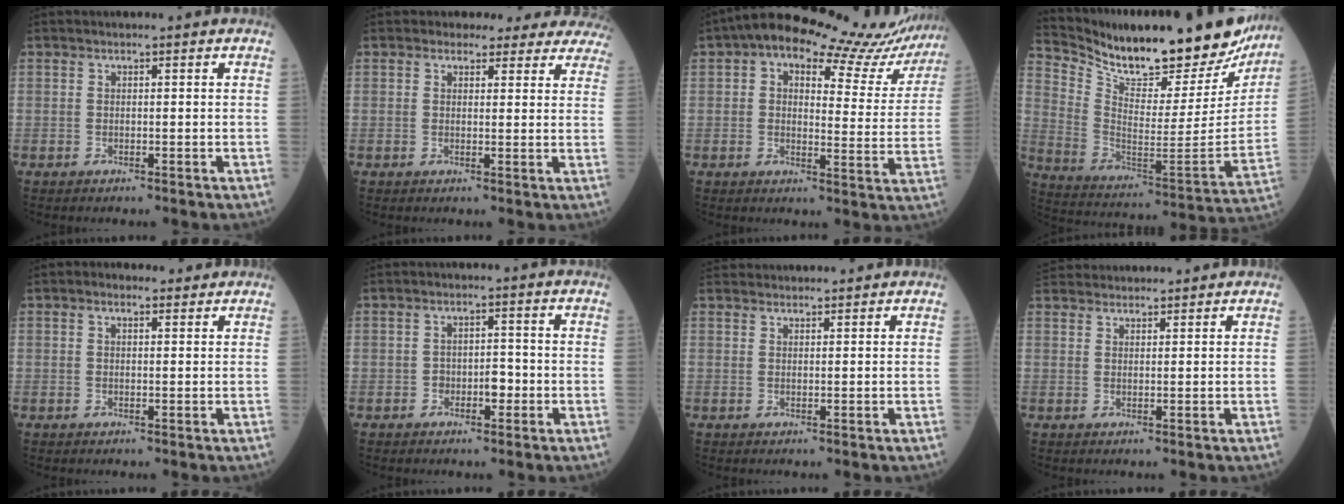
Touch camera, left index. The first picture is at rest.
{"total": 10.7, "force": [9.9, 4.0, 0.8], "torque": [0.035, -0.009, 0.078]}
{"total": 15.1, "force": [13.1, 4.3, 6.0], "torque": [-0.071, 0.008, 0.144]}
{"total": 28.0, "force": [23.9, 7.4, 12.6], "torque": [-0.226, -0.048, 0.341]}
{"total": 2.2, "force": [1.5, 1.1, 1.1], "torque": [-0.027, 0.015, 0.022]}
{"total": 2.5, "force": [-0.9, 1.4, 1.8], "torque": [-0.023, 0.007, -0.014]}
{"total": 6.9, "force": [6.7, 0.9, 1.5], "torque": [-0.021, 0.038, 0.093]}
{"total": 9.4, "force": [9.0, 1.5, 2.3], "torque": [-0.038, 0.041, 0.140]}